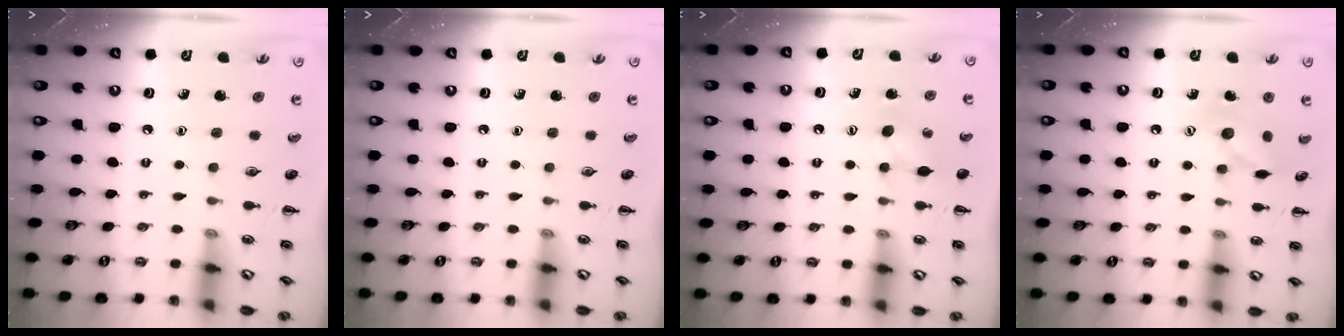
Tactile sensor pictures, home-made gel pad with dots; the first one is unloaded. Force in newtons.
{"total": 0.0}
{"total": 6.3, "press": 6.2, "slide": 1.4}
{"total": 9.5, "press": 9.4, "slide": 0.9}